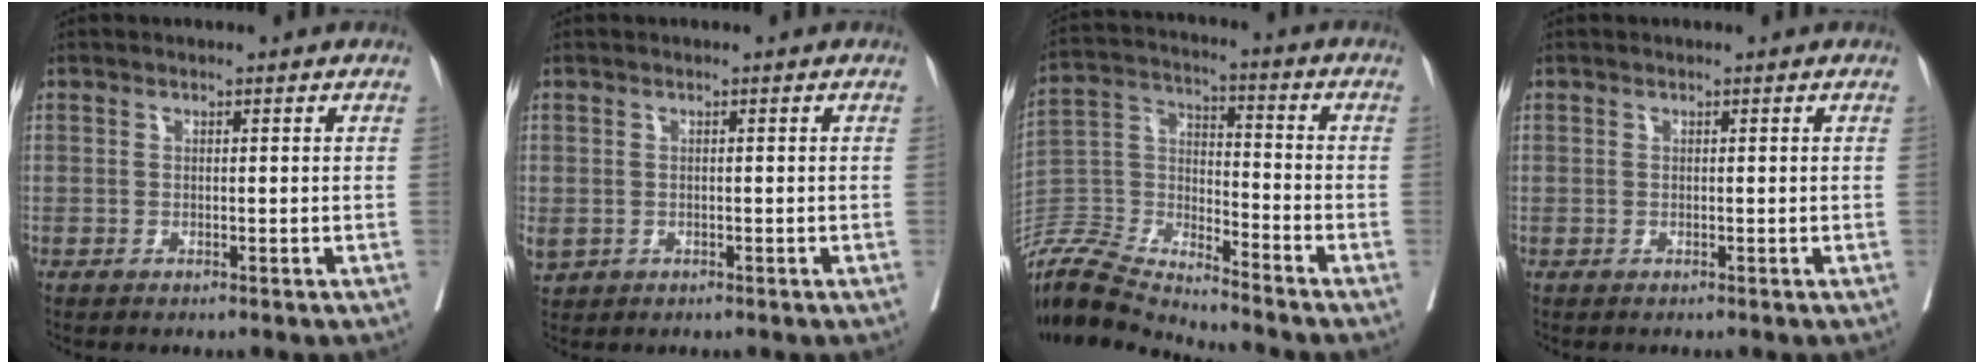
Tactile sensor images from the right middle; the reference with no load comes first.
{"total": 2.0, "force": [-0.3, 1.7, 1.0], "torque": [-0.028, -0.003, 0.004]}
{"total": 14.0, "force": [-13.7, 0.2, 3.0], "torque": [-0.062, 0.021, -0.271]}
{"total": 0.0}